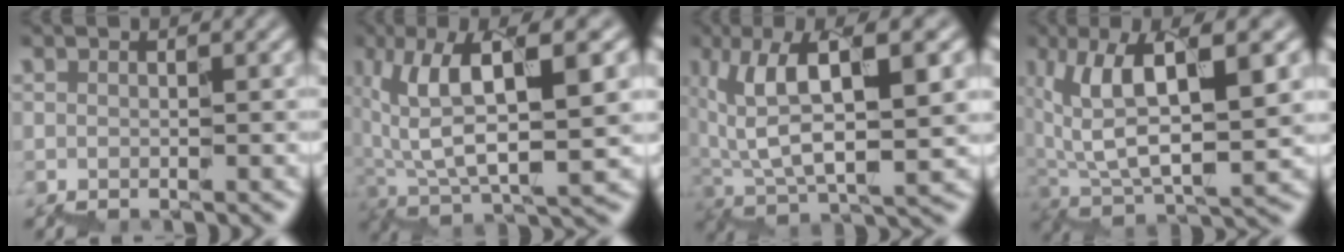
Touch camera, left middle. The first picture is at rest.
{"total": 8.1, "force": [2.7, 2.3, 7.3], "torque": [-0.134, 0.018, 0.053]}
{"total": 7.4, "force": [2.8, 2.1, 6.5], "torque": [-0.125, 0.014, 0.056]}
{"total": 8.2, "force": [3.2, 2.5, 7.1], "torque": [-0.137, 0.014, 0.063]}